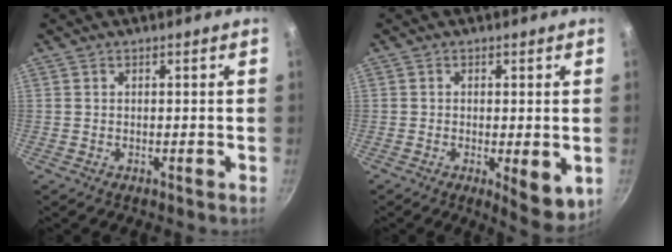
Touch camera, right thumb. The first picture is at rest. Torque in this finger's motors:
{"motor_torque": [0.65, 0.93, 0.28, -0.26, 0.15]}